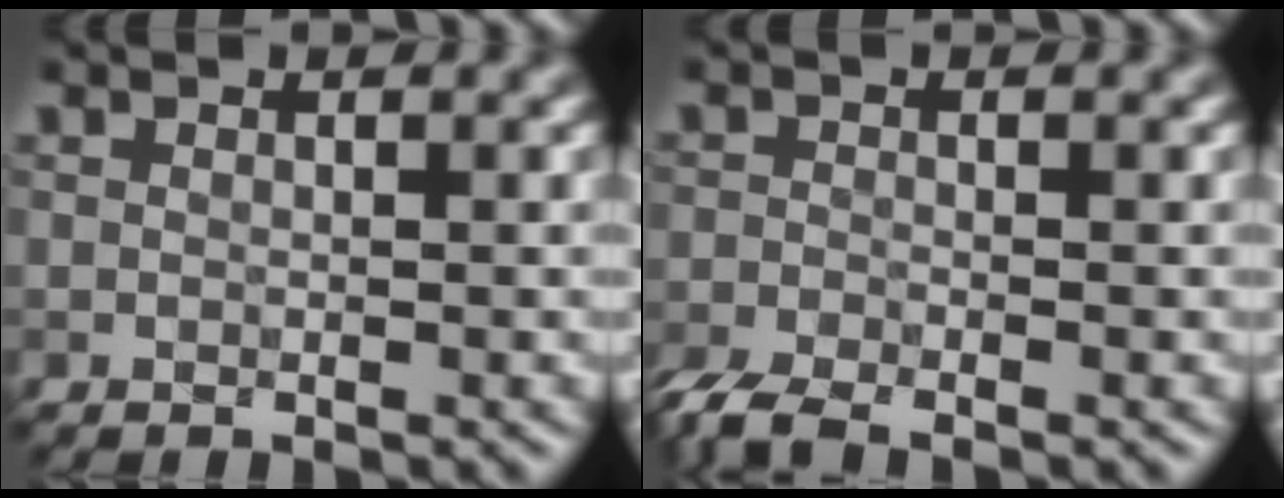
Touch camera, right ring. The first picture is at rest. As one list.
[{"total": 3.8, "force": [-3.4, 0.6, 1.5], "torque": [-0.028, -0.004, -0.063]}]